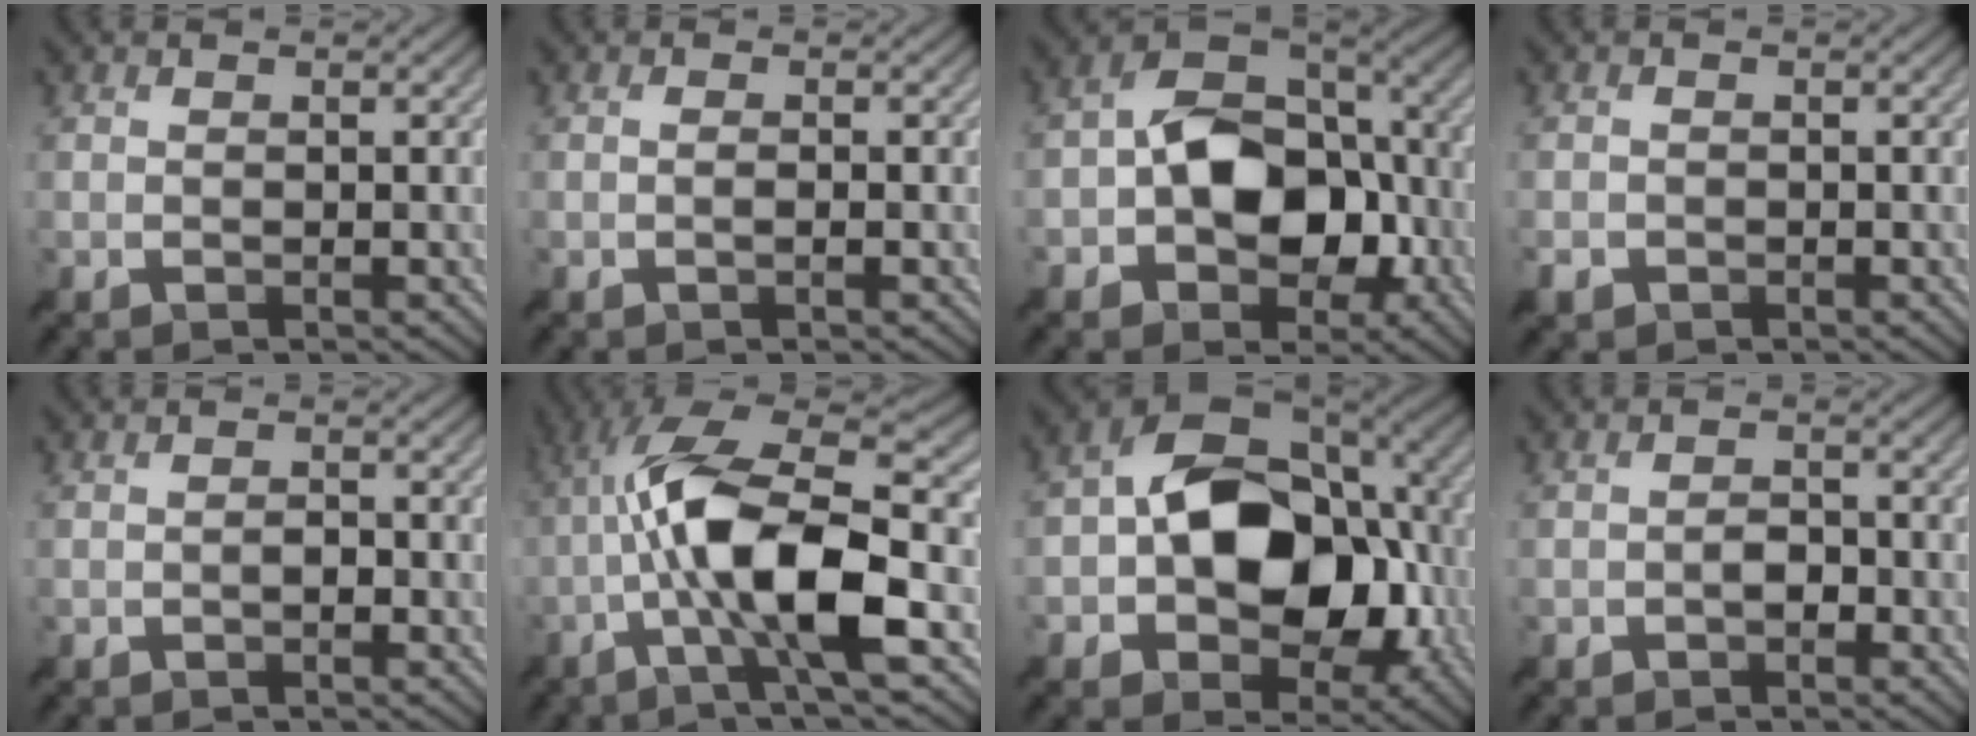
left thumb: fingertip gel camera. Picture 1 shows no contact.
{"total": 0.8, "force": [-0.2, 0.0, 0.8], "torque": [-0.015, 0.002, -0.005]}
{"total": 11.6, "force": [-2.3, 8.0, 8.1], "torque": [-0.135, 0.008, -0.056]}
{"total": 1.4, "force": [-0.9, 0.9, 0.6], "torque": [-0.014, -0.002, -0.022]}
{"total": 0.9, "force": [-0.5, 0.5, 0.6], "torque": [-0.010, 0.003, -0.010]}
{"total": 15.6, "force": [-2.2, 4.6, 14.7], "torque": [-0.276, 0.013, -0.043]}
{"total": 16.2, "force": [-0.8, 10.9, 11.9], "torque": [-0.193, 0.004, -0.022]}
{"total": 1.6, "force": [-0.9, 0.9, 1.0], "torque": [-0.017, 0.003, -0.019]}